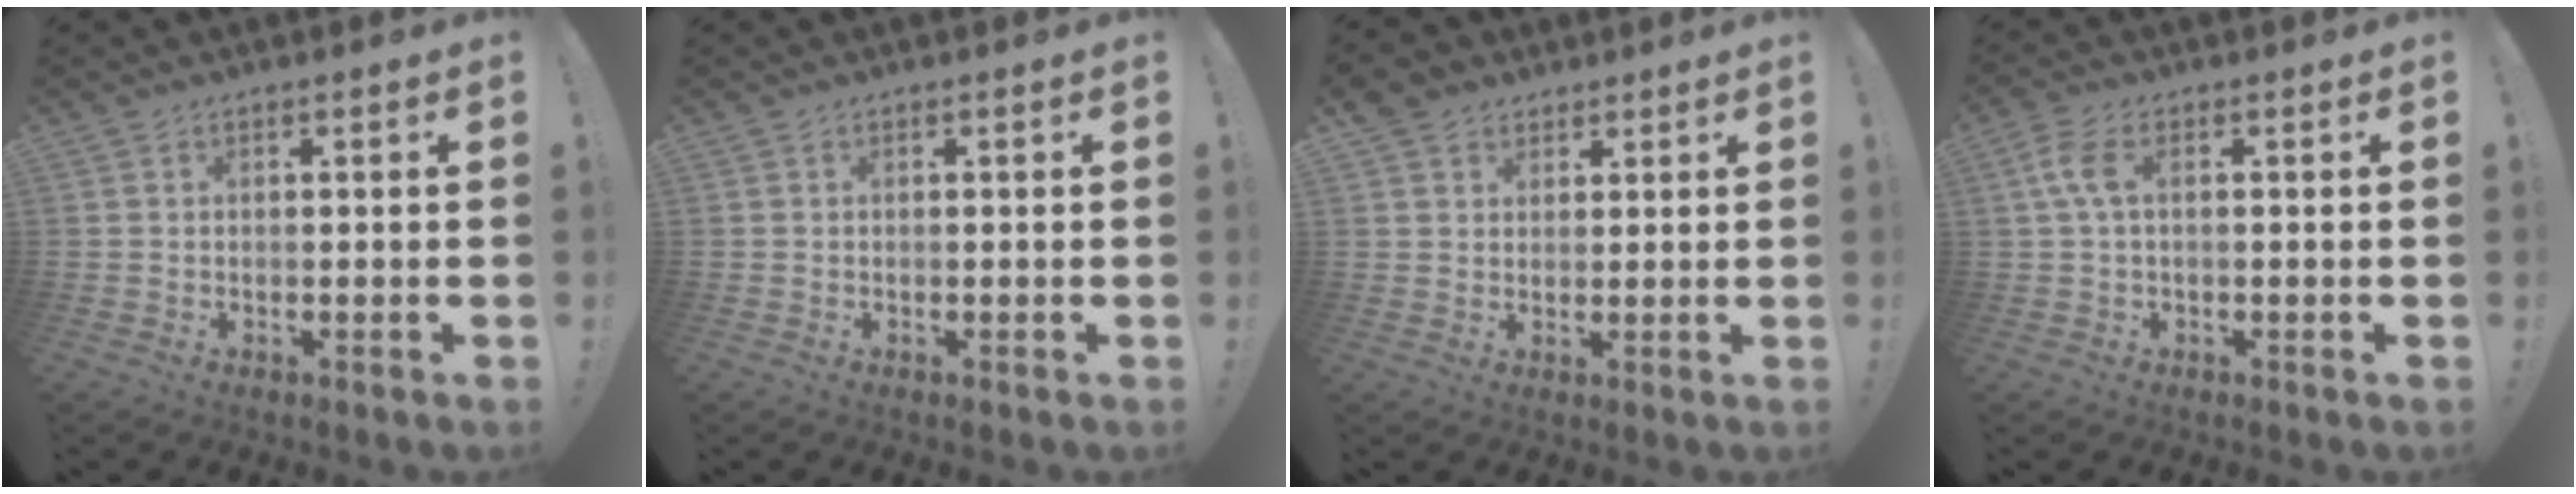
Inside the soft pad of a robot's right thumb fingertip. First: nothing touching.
{"total": 0.0}
{"total": 4.3, "force": [2.8, 3.2, 0.6], "torque": [-0.014, -0.011, 0.056]}
{"total": 5.6, "force": [0.8, 2.4, 4.9], "torque": [-0.113, 0.006, 0.015]}